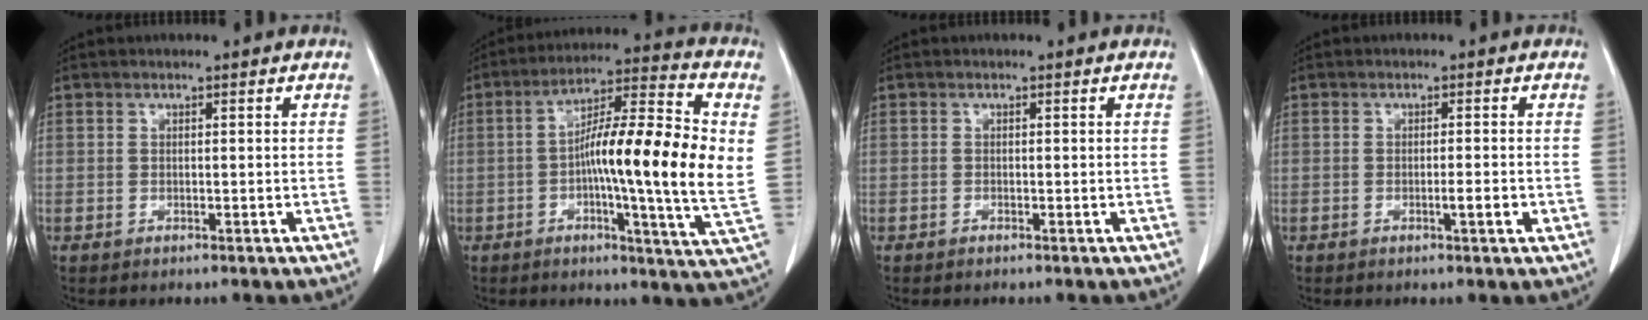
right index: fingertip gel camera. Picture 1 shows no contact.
{"total": 18.6, "force": [0.4, 1.1, 18.5], "torque": [-0.295, 0.012, -0.010]}
{"total": 0.0}
{"total": 2.0, "force": [-0.6, 0.0, 1.9], "torque": [-0.030, -0.002, -0.010]}